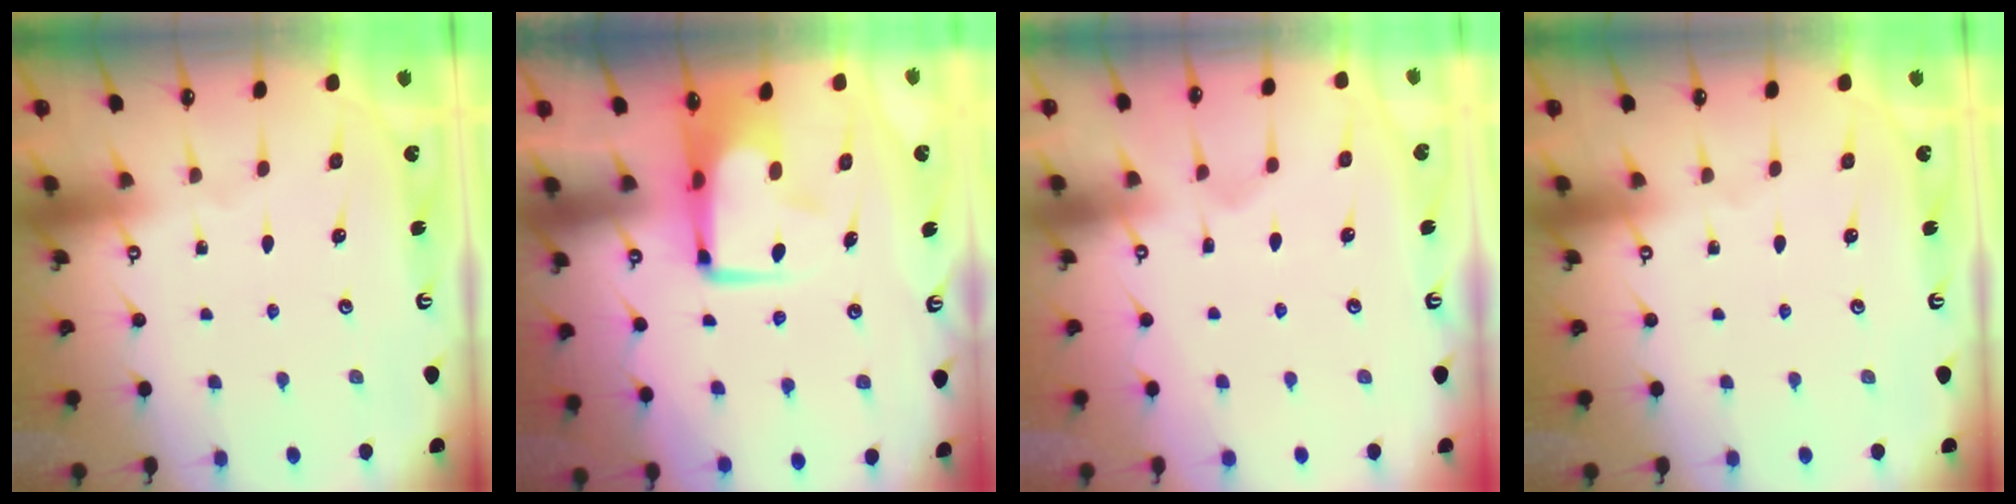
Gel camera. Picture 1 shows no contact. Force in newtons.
{"total": 7.9, "press": 7.8, "slide": 1.3}
{"total": 2.8, "press": 2.6, "slide": 1.2}
{"total": 0.0}